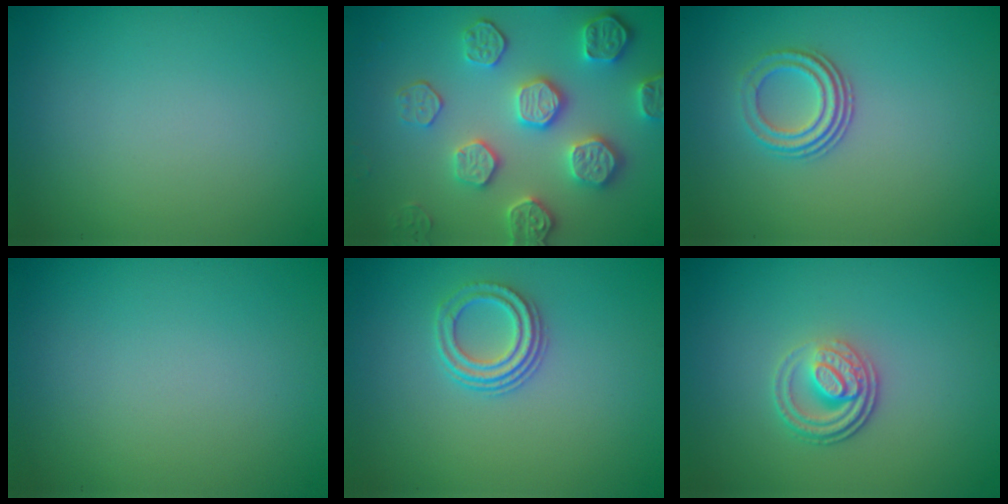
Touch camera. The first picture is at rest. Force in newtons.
{"total": 5.6, "press": 5.1, "slide": 2.2}
{"total": 2.8, "press": 2.1, "slide": 1.9}
{"total": 0.0}
{"total": 2.8, "press": 2.2, "slide": 1.8}
{"total": 3.0, "press": 2.4, "slide": 1.8}